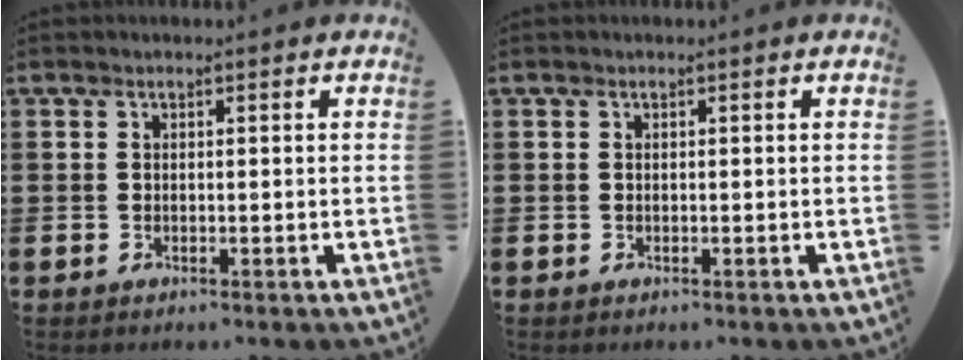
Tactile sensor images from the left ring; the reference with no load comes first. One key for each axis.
{"total": 0.0}